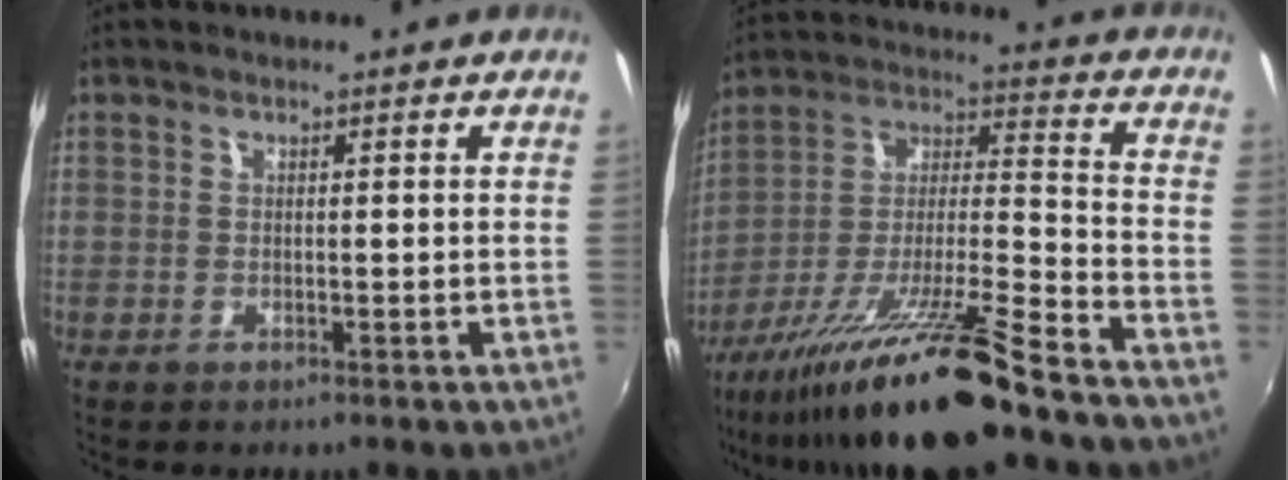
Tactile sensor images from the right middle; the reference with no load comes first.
{"total": 18.8, "force": [-14.0, 0.1, 12.5], "torque": [-0.226, -0.030, -0.245]}